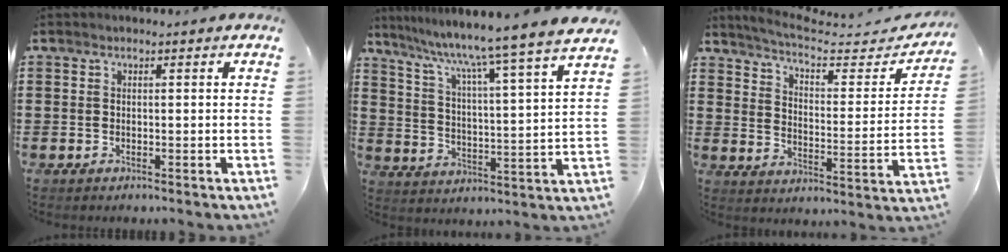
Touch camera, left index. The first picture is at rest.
{"total": 6.8, "force": [5.9, -1.9, 2.9], "torque": [-0.083, -0.057, 0.086]}
{"total": 5.5, "force": [4.9, 1.0, 2.3], "torque": [-0.066, -0.035, 0.078]}